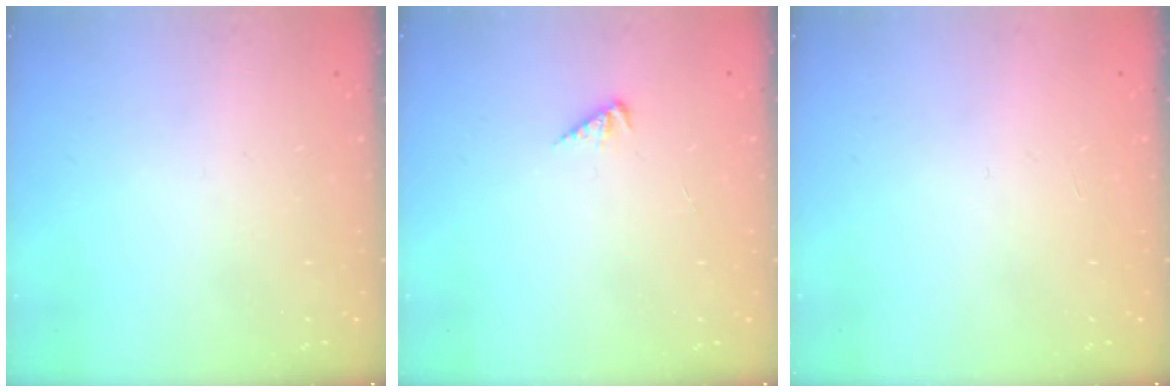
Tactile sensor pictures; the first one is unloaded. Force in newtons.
{"total": 2.8, "press": 2.8, "slide": 0.6}
{"total": 0.0}